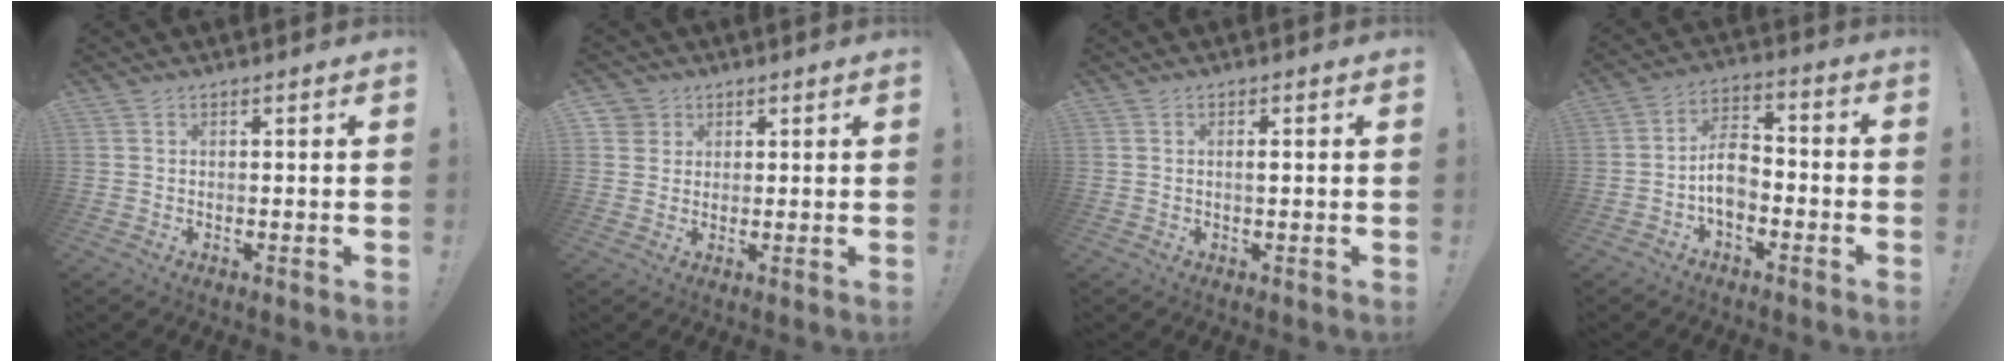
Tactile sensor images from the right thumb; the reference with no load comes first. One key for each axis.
{"total": 3.5, "fx": 1.6, "fy": 3.1, "fz": 0.4, "tx": -0.003, "ty": -0.007, "tz": 0.030}
{"total": 1.0, "fx": 0.1, "fy": 0.0, "fz": 1.0, "tx": -0.004, "ty": -0.005, "tz": -0.003}
{"total": 8.9, "fx": -2.8, "fy": 5.6, "fz": 6.3, "tx": -0.120, "ty": 0.016, "tz": -0.049}